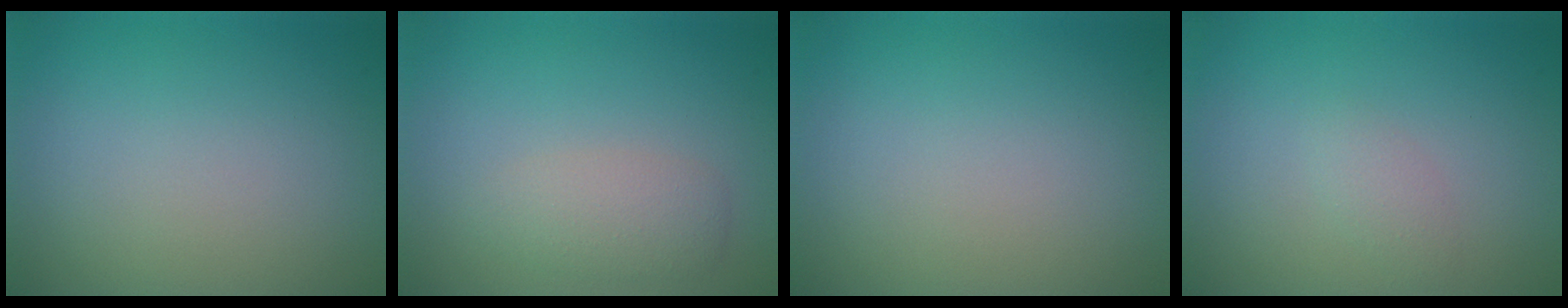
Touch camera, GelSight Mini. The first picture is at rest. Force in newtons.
{"total": 2.3, "press": 2.3, "slide": 0.1}
{"total": 0.0}
{"total": 1.2, "press": 1.2, "slide": 0.1}